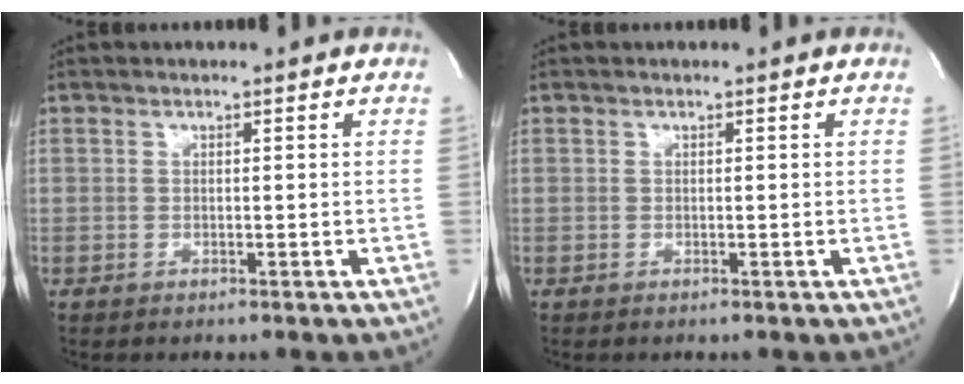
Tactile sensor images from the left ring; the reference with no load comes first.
{"total": 0.0}